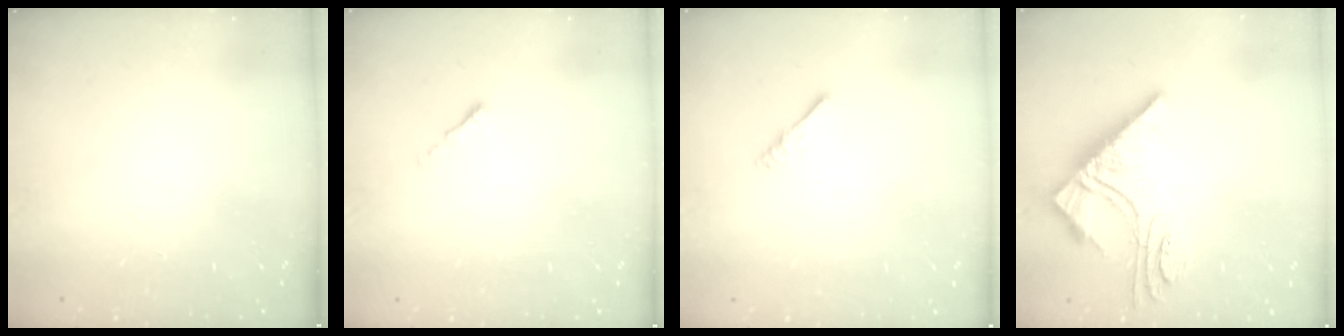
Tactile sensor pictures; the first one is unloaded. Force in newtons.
{"total": 0.0}
{"total": 1.7, "press": 1.6, "slide": 0.4}
{"total": 11.3, "press": 11.2, "slide": 1.2}